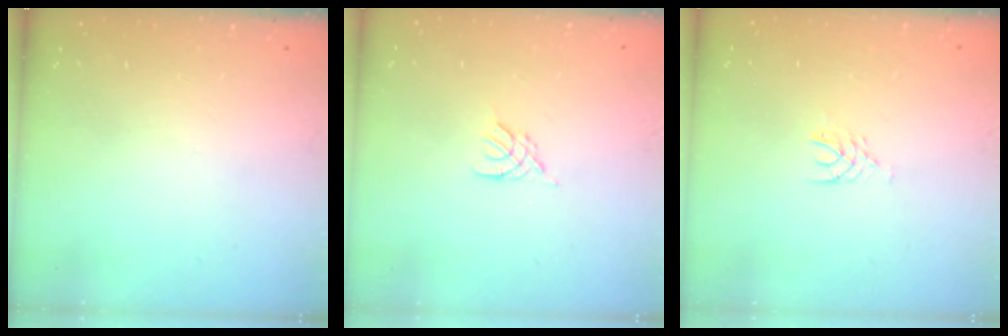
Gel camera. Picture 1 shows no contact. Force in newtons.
{"total": 2.4, "press": 2.3, "slide": 0.5}
{"total": 2.5, "press": 2.5, "slide": 0.2}